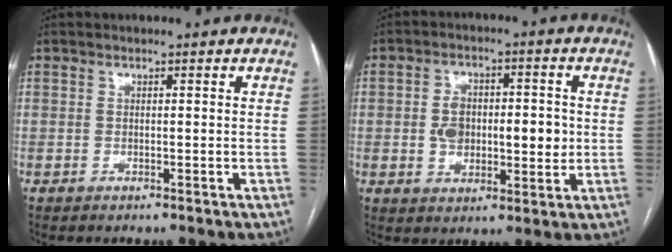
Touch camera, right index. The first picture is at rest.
{"total": 9.2, "force": [-0.1, 5.2, 7.7], "torque": [-0.124, 0.016, 0.006]}